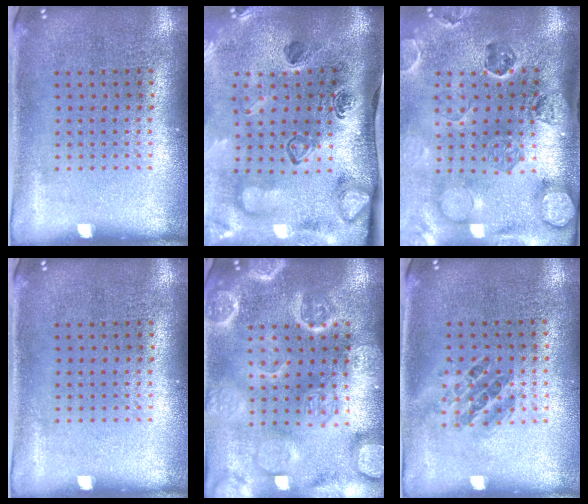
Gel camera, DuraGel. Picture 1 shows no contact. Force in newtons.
{"total": 4.6, "press": 3.1, "slide": 3.3}
{"total": 2.9, "press": 2.7, "slide": 0.9}
{"total": 0.0}
{"total": 4.2, "press": 4.1, "slide": 0.6}
{"total": 1.0, "press": 0.8, "slide": 0.5}